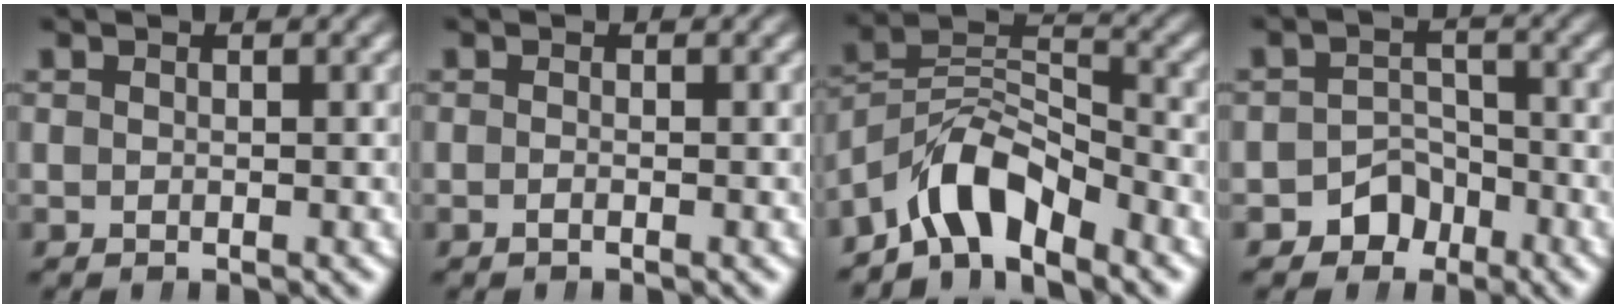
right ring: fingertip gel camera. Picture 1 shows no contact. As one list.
[{"total": 0.6, "force": [-0.5, 0.1, 0.4], "torque": [-0.008, 0.002, -0.012]}, {"total": 8.2, "force": [-3.2, 5.5, 5.2], "torque": [-0.096, -0.023, -0.050]}, {"total": 4.6, "force": [-3.0, 3.5, 0.8], "torque": [-0.013, -0.014, -0.049]}]